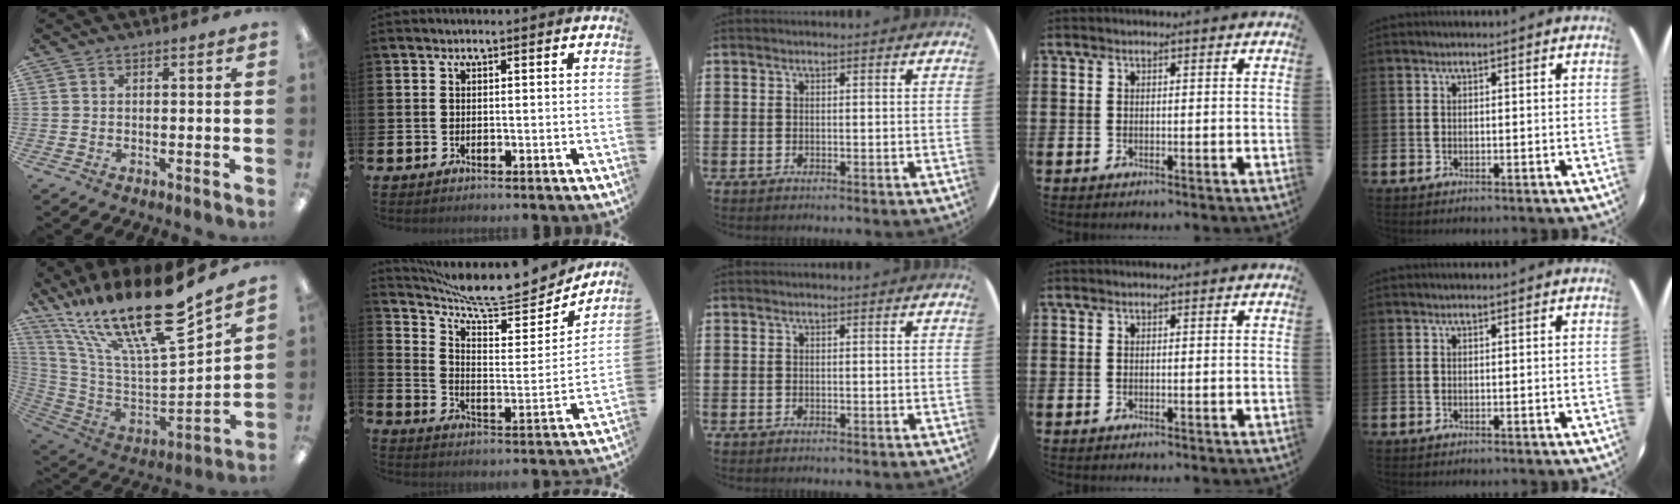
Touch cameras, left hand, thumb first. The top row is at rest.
{"thumb": {"total": 25.2, "force": [17.4, 6.1, 17.2], "torque": [-0.309, -0.124, 0.294]}, "index": {"total": 9.4, "force": [8.9, 1.5, 2.5], "torque": [-0.073, -0.078, 0.150]}}